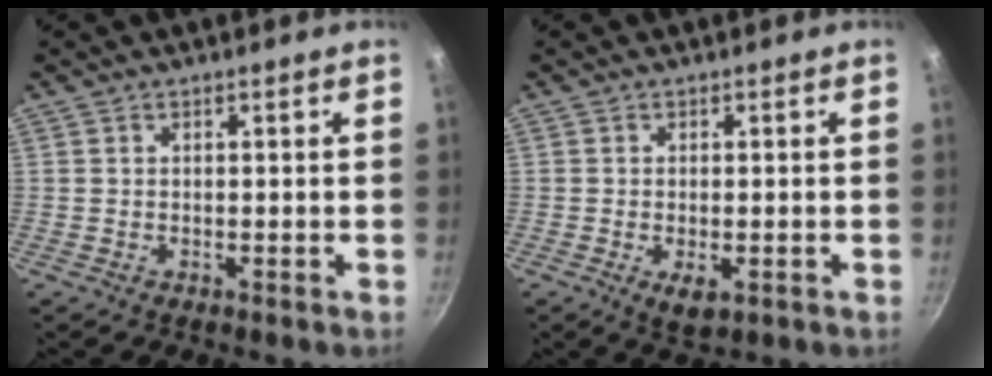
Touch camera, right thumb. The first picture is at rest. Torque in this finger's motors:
{"motor_torque": [-0.26, 0.04, -0.03, -0.11, 0.00]}